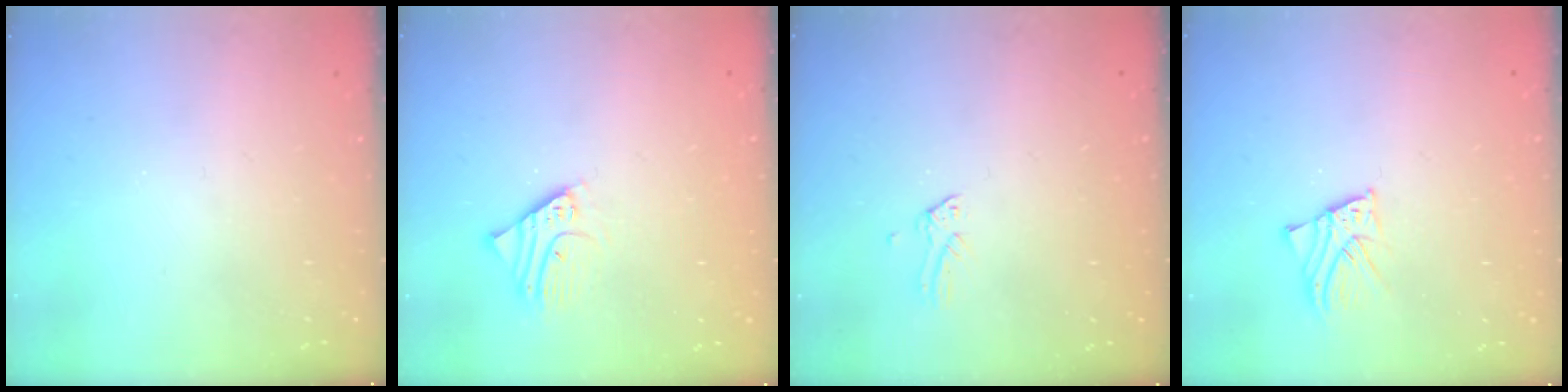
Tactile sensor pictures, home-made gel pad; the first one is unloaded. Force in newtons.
{"total": 2.9, "press": 2.9, "slide": 0.3}
{"total": 0.0}
{"total": 2.5, "press": 2.5, "slide": 0.1}